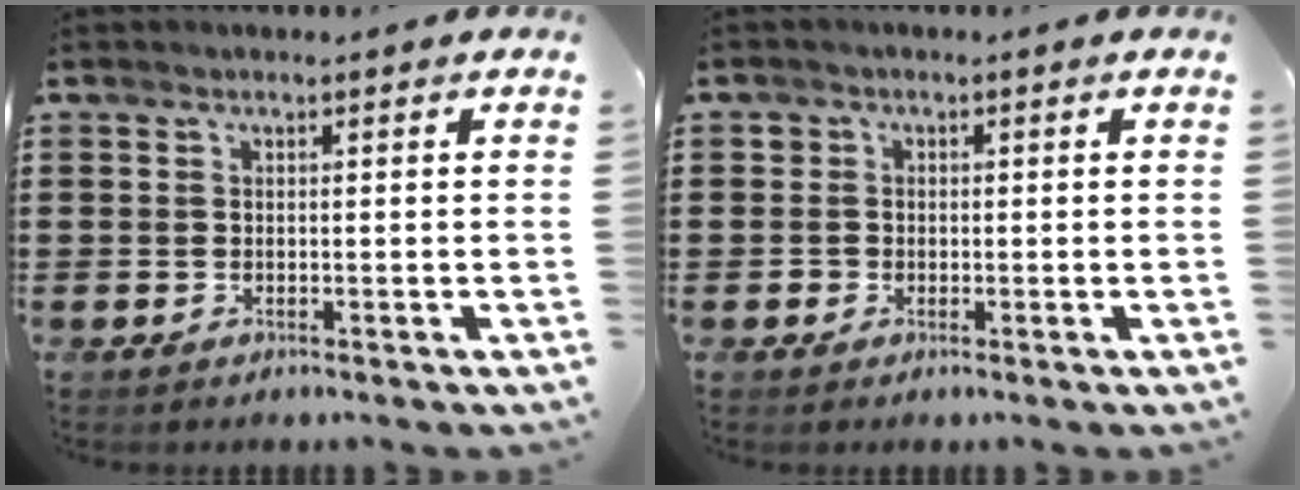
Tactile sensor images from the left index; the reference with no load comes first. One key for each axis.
{"total": 1.7, "fx": -0.2, "fy": 1.7, "fz": 0.1, "tx": -0.010, "ty": 0.005, "tz": -0.006}